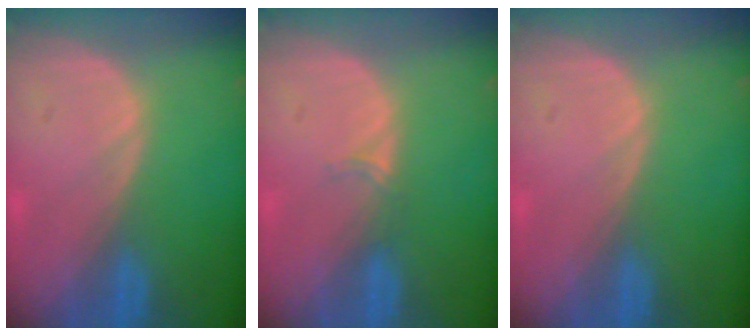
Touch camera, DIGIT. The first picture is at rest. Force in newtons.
{"total": 1.3, "press": 1.0, "slide": 0.9}
{"total": 0.0}